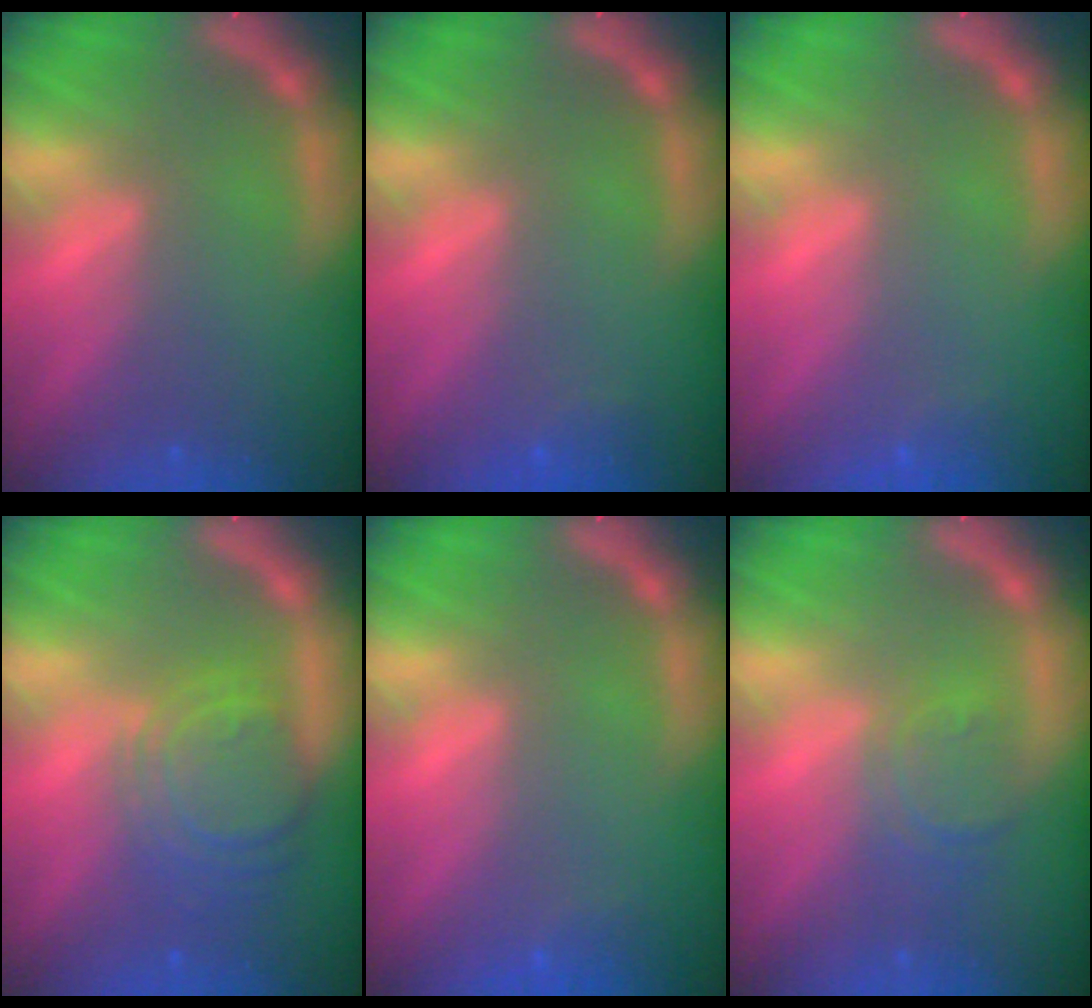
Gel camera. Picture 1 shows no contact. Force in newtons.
{"total": 1.4}
{"total": 0.9}
{"total": 6.5}
{"total": 0.9}
{"total": 3.0}